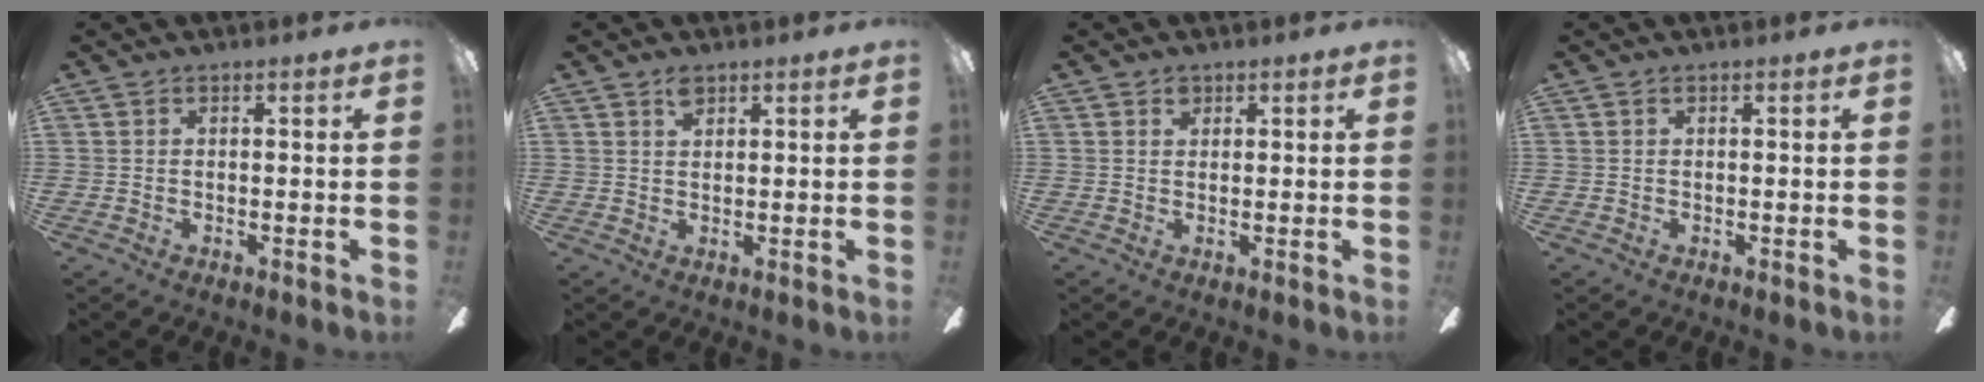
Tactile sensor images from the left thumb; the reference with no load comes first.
{"total": 2.5, "force": [1.8, 1.2, 1.2], "torque": [-0.020, -0.004, 0.032]}
{"total": 1.7, "force": [1.1, 1.1, 0.7], "torque": [-0.008, -0.002, 0.019]}
{"total": 0.0}